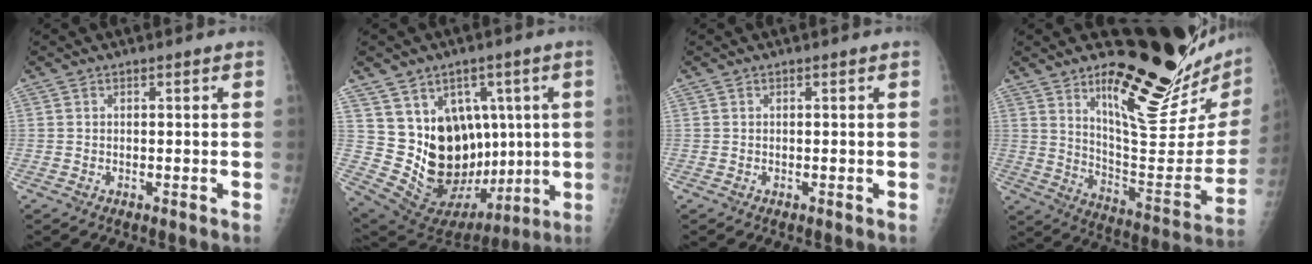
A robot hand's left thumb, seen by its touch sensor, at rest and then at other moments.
{"total": 19.6, "force": [2.2, 13.5, 14.1], "torque": [-0.181, -0.018, 0.076]}
{"total": 0.0}
{"total": 26.2, "force": [18.2, 6.5, 17.7], "torque": [-0.220, -0.140, 0.273]}